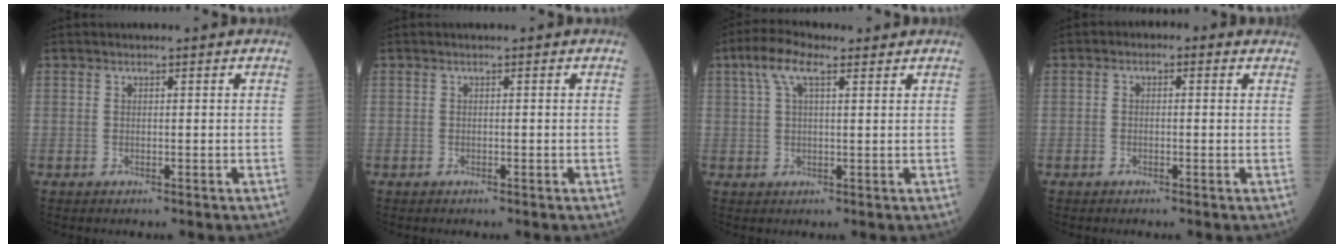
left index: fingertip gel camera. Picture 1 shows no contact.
{"total": 0.0}
{"total": 5.8, "force": [3.2, 1.7, 4.5], "torque": [-0.097, 0.027, 0.059]}
{"total": 1.6, "force": [0.2, 1.1, 1.2], "torque": [-0.013, 0.014, -0.009]}